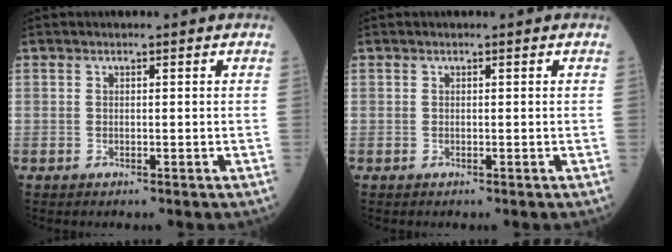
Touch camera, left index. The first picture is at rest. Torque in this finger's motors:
{"motor_torque": [0.07, 0.08, 0.01, 0.01]}